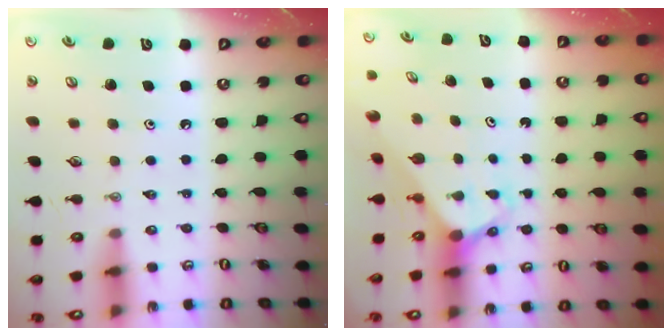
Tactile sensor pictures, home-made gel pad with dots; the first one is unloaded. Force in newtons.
{"total": 3.0, "press": 3.0, "slide": 0.2}